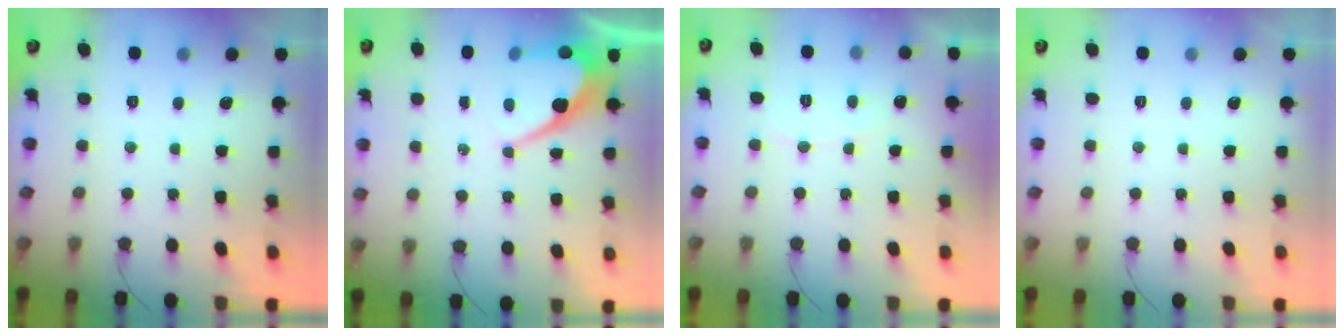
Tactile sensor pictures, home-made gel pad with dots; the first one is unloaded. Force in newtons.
{"total": 9.6, "press": 9.5, "slide": 0.8}
{"total": 5.4, "press": 5.4, "slide": 0.4}
{"total": 0.0}